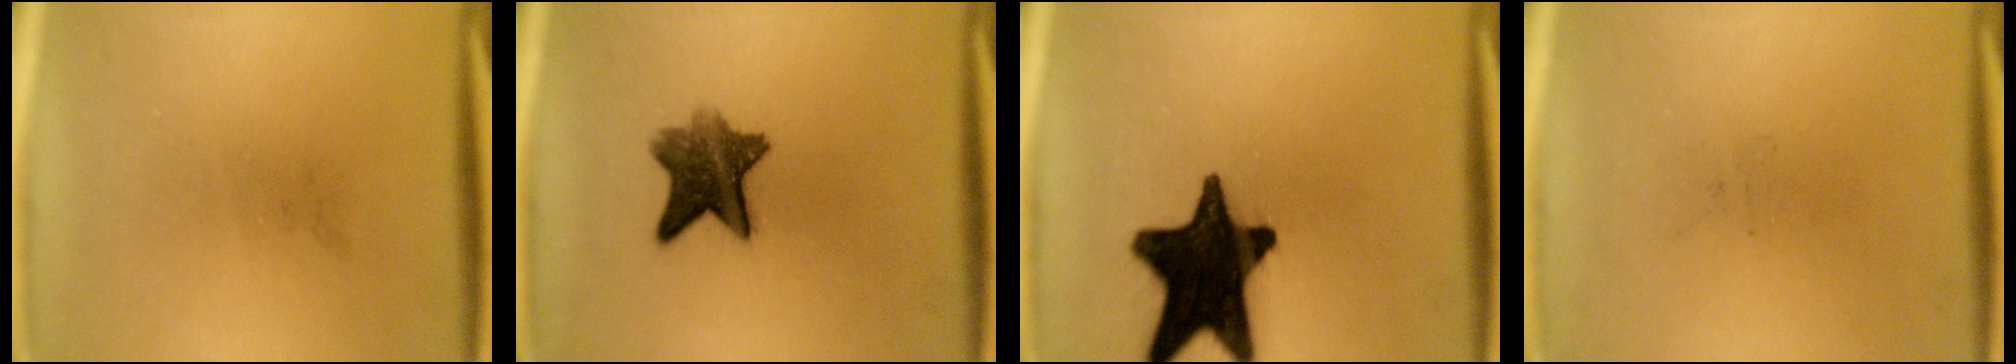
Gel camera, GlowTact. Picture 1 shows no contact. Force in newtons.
{"total": 8.0}
{"total": 18.5}
{"total": 0.0}